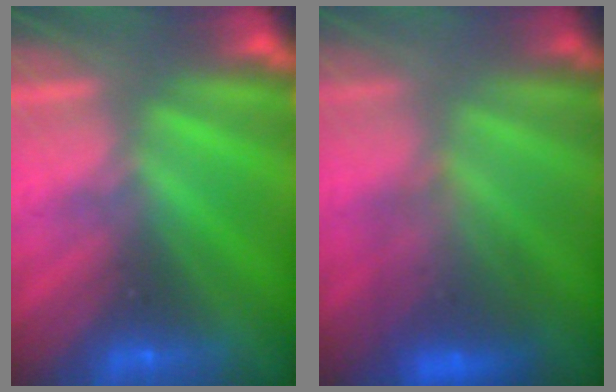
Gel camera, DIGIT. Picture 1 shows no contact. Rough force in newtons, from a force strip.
{"total": 3.4}